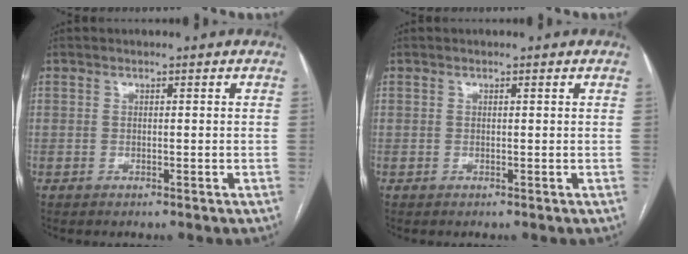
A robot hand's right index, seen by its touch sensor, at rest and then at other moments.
{"total": 0.0}